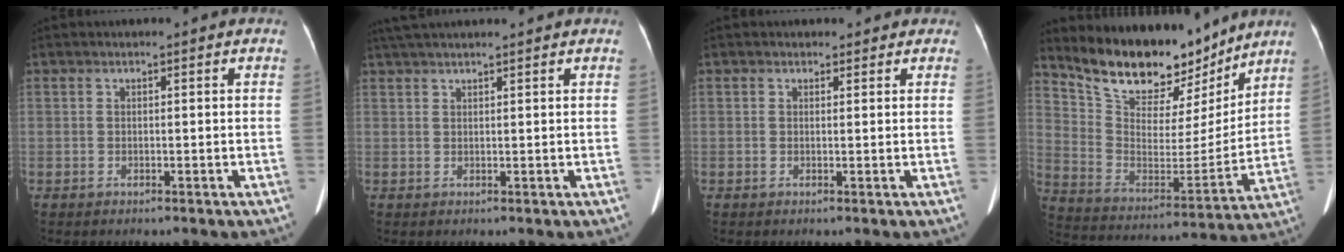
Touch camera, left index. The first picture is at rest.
{"total": 9.5, "force": [8.3, 0.5, 4.6], "torque": [-0.073, 0.031, 0.118]}
{"total": 2.1, "force": [1.3, 1.6, -0.4], "torque": [0.026, -0.003, 0.006]}
{"total": 18.2, "force": [15.9, 6.1, 6.6], "torque": [-0.116, -0.024, 0.265]}